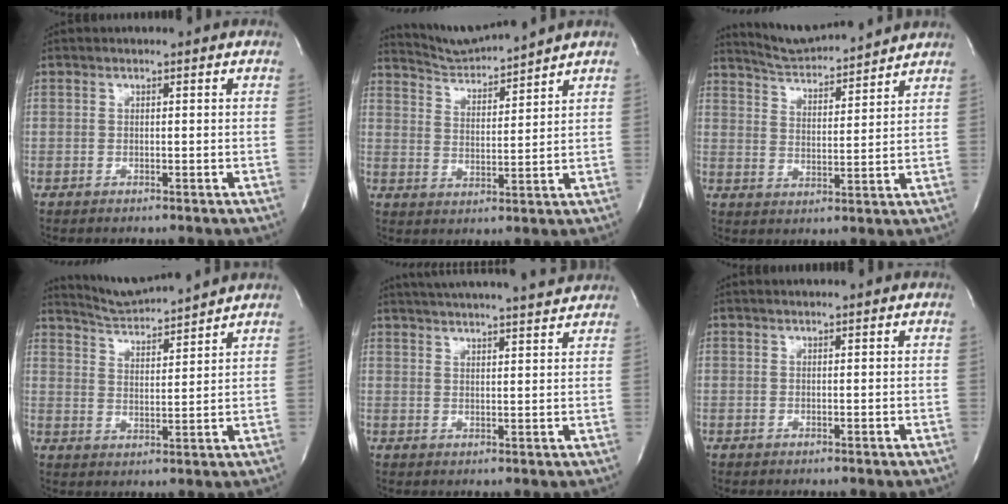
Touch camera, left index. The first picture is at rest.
{"total": 6.0, "force": [5.8, -1.6, 0.3], "torque": [-0.017, -0.008, 0.119]}
{"total": 10.1, "force": [9.7, 0.2, 2.6], "torque": [-0.051, 0.007, 0.158]}
{"total": 7.9, "force": [7.7, -0.9, 1.7], "torque": [-0.042, 0.003, 0.138]}
{"total": 16.9, "force": [15.6, 1.0, 6.4], "torque": [-0.106, 0.009, 0.208]}
{"total": 0.7, "force": [0.4, -0.1, 0.6], "torque": [-0.003, 0.012, 0.008]}